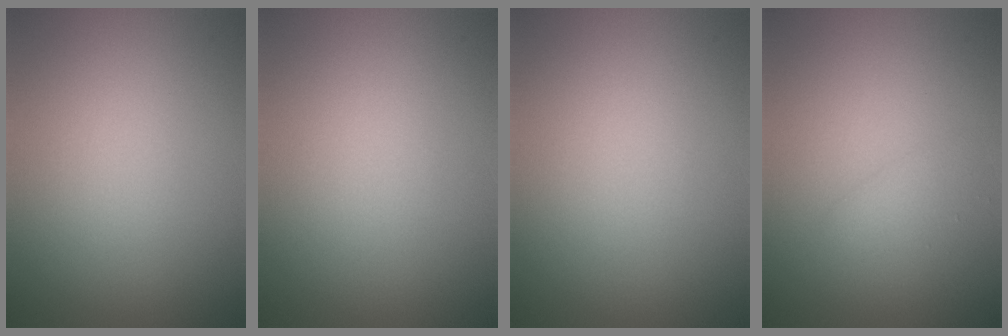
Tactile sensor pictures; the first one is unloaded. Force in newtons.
{"total": 0.0}
{"total": 0.0}
{"total": 1.6, "press": 1.6, "slide": 0.1}